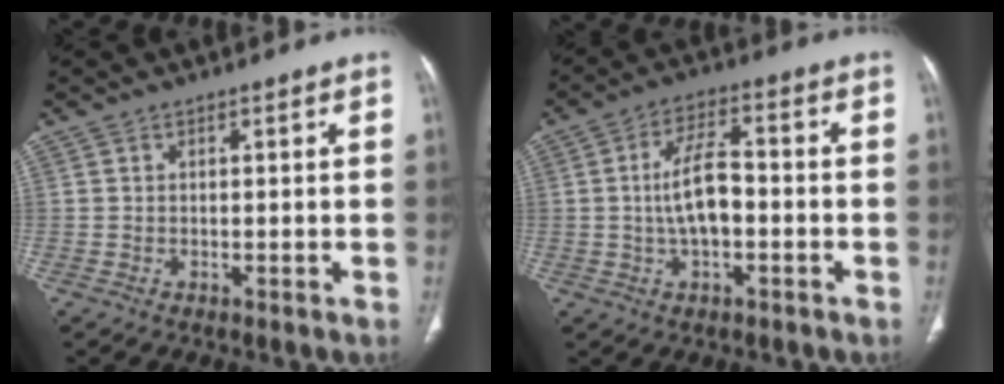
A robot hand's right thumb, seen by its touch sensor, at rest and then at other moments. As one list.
[{"total": 8.7, "force": [-0.9, 4.2, 7.5], "torque": [-0.137, 0.023, -0.020]}]